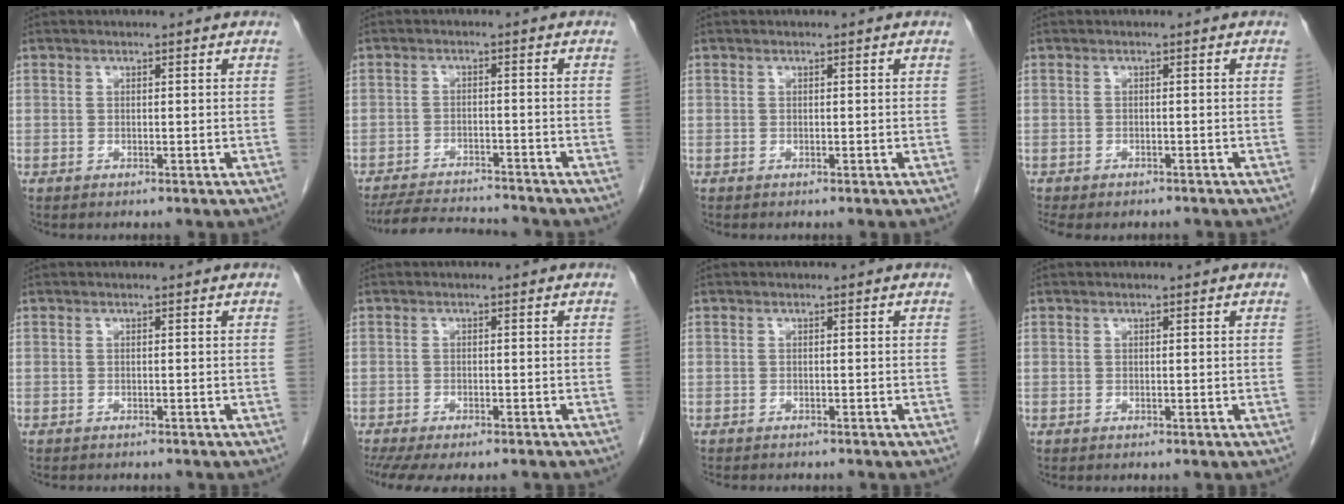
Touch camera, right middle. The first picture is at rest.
{"total": 9.8, "force": [-9.4, 0.8, 2.5], "torque": [-0.046, -0.008, -0.143]}
{"total": 0.0}
{"total": 6.9, "force": [-5.8, 2.7, 2.5], "torque": [-0.044, -0.004, -0.073]}
{"total": 3.0, "force": [-2.8, 0.7, 1.0], "torque": [-0.019, -0.007, -0.031]}
{"total": 11.1, "force": [-9.0, 3.5, 5.4], "torque": [-0.110, -0.011, -0.119]}
{"total": 5.8, "force": [-5.2, 1.5, 2.2], "torque": [-0.032, -0.007, -0.067]}
{"total": 0.0}